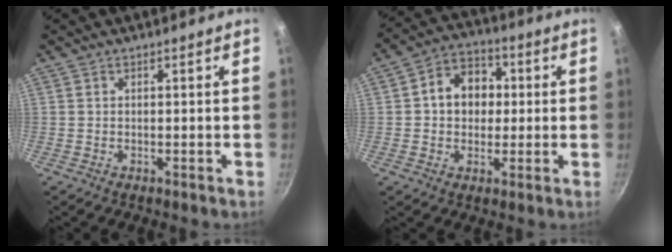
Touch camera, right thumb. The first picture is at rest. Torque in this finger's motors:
{"motor_torque": [-0.22, 0.47, 0.07, -0.06, 0.00]}